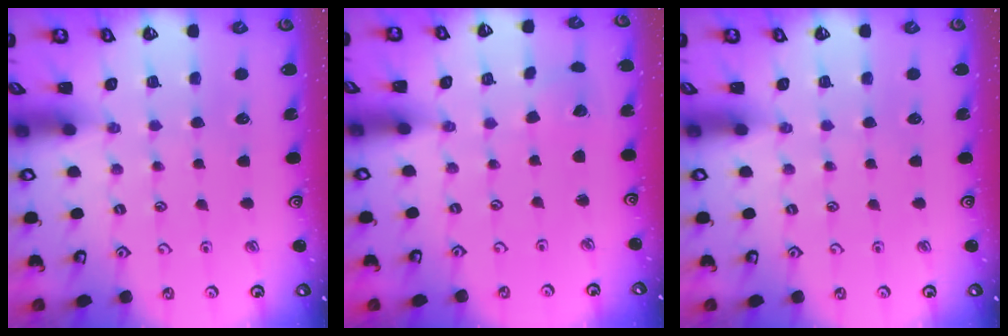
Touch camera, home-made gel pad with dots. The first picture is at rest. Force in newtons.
{"total": 2.4, "press": 2.4, "slide": 0.1}
{"total": 0.0}